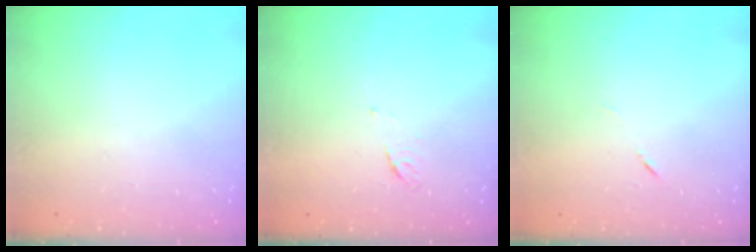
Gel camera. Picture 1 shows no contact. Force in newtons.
{"total": 3.5, "press": 3.4, "slide": 0.8}
{"total": 3.8, "press": 3.7, "slide": 1.1}